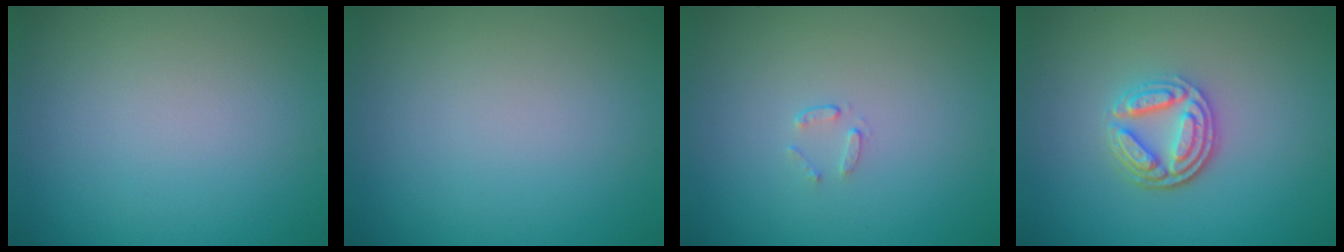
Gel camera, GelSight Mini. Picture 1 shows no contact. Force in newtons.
{"total": 0.0}
{"total": 0.7, "press": 0.4, "slide": 0.6}
{"total": 4.1, "press": 3.2, "slide": 2.5}